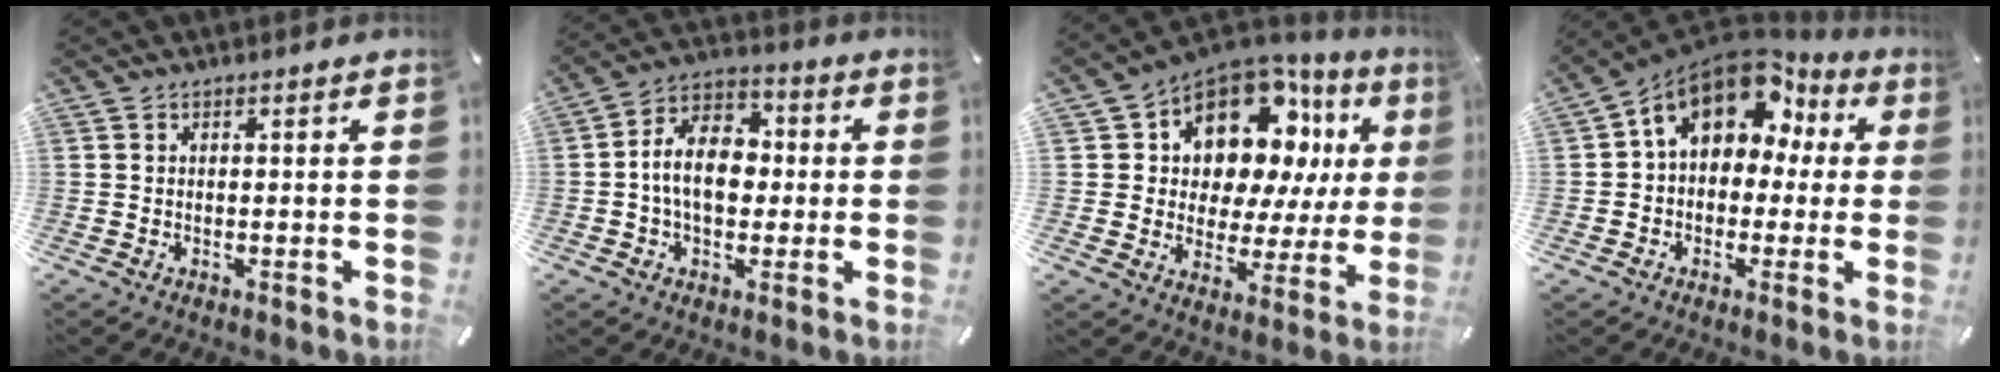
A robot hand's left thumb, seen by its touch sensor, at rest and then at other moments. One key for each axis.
{"total": 11.3, "fx": -1.1, "fy": 8.0, "fz": 8.0, "tx": -0.154, "ty": 0.015, "tz": -0.022}
{"total": 14.1, "fx": 7.9, "fy": 9.1, "fz": 7.2, "tx": -0.114, "ty": -0.066, "tz": 0.140}
{"total": 13.6, "fx": 6.2, "fy": 9.2, "fz": 7.9, "tx": -0.132, "ty": -0.026, "tz": 0.113}